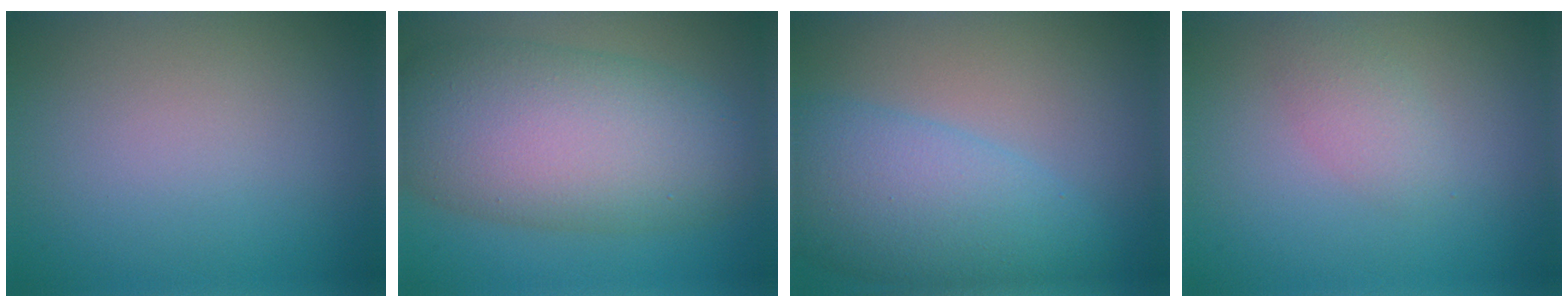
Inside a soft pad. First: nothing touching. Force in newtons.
{"total": 10.8, "press": 10.8, "slide": 0.4}
{"total": 7.6, "press": 7.6, "slide": 0.3}
{"total": 1.8, "press": 1.8, "slide": 0.1}